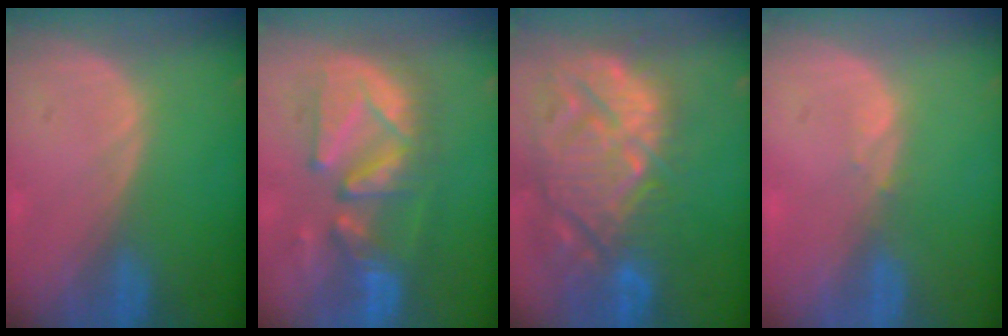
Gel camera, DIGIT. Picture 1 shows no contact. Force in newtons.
{"total": 10.8, "press": 10.5, "slide": 2.7}
{"total": 14.9, "press": 12.8, "slide": 7.7}
{"total": 0.7, "press": 0.7, "slide": 0.2}